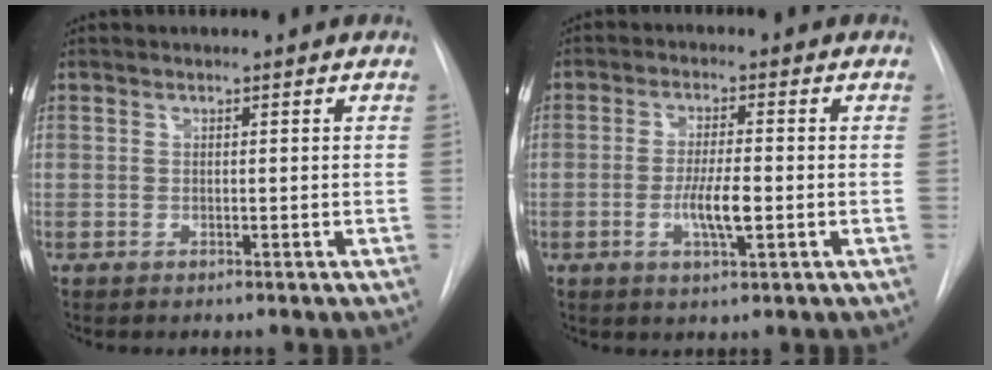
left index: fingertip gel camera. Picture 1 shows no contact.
{"total": 5.3, "force": [-1.3, 1.0, 5.1], "torque": [-0.098, -0.005, -0.022]}